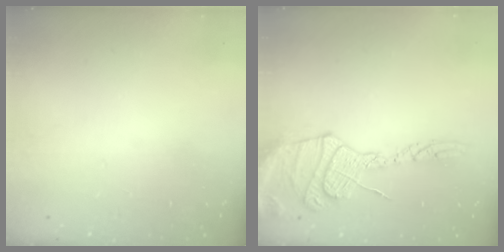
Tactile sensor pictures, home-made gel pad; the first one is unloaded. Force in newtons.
{"total": 19.5, "press": 19.4, "slide": 1.9}